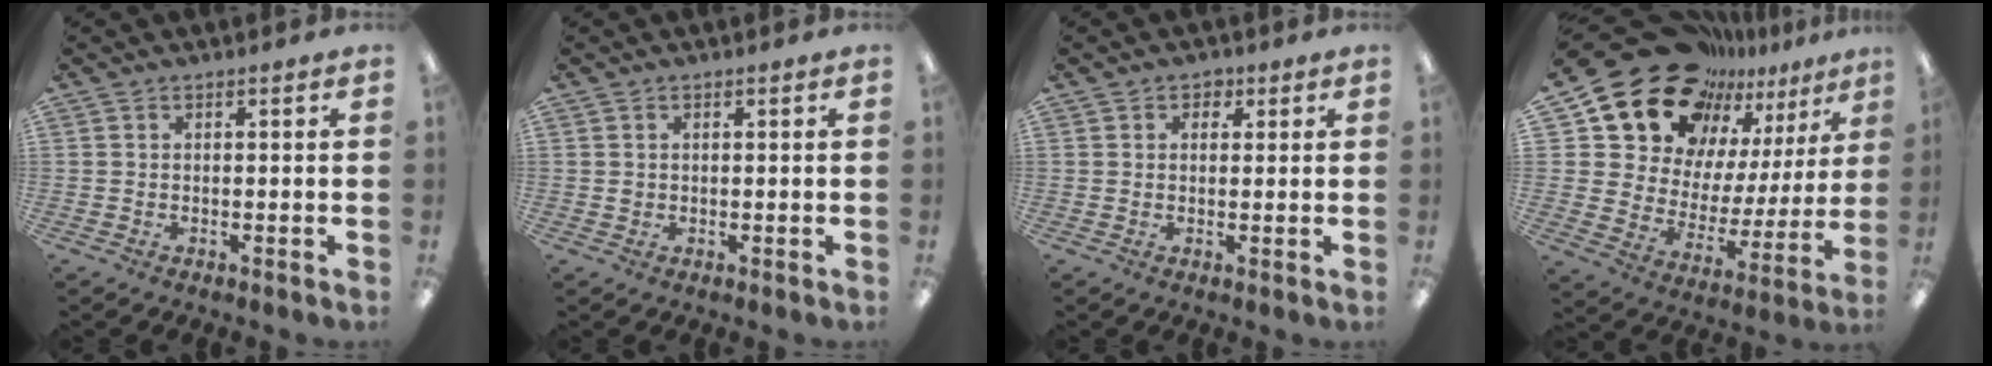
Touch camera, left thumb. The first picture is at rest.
{"total": 0.9, "force": [0.2, 0.9, 0.1], "torque": [-0.003, 0.005, 0.002]}
{"total": 2.4, "force": [1.0, 2.0, 0.7], "torque": [0.001, 0.000, 0.014]}
{"total": 20.3, "force": [17.2, 9.7, 4.5], "torque": [-0.109, -0.139, 0.323]}